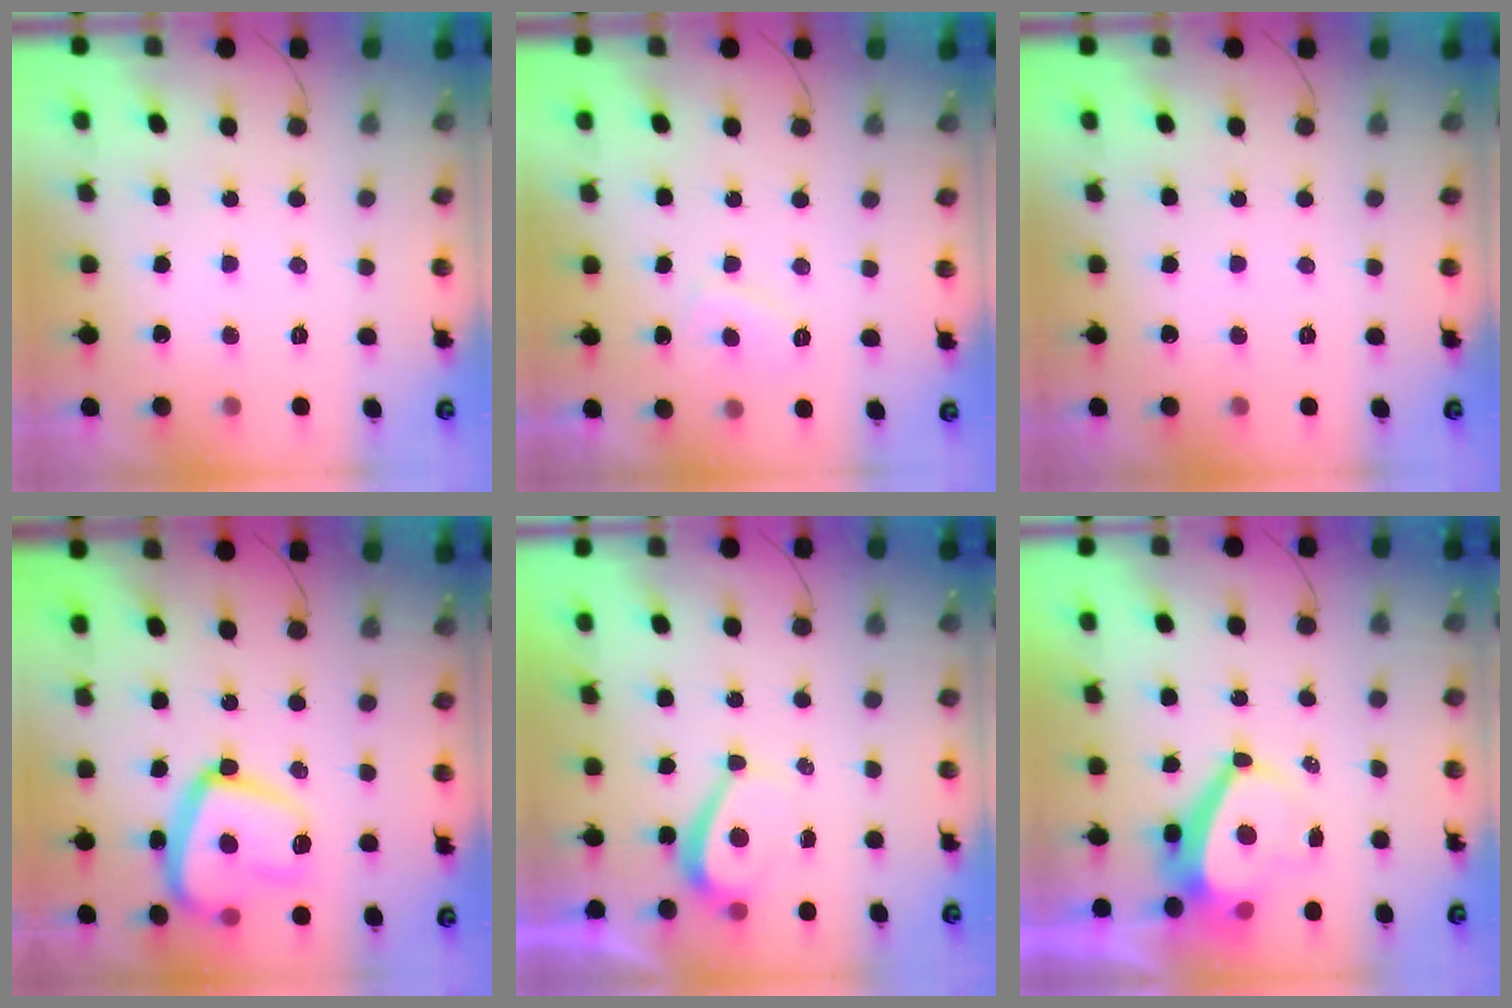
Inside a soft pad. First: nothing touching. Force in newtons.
{"total": 2.8, "press": 2.6, "slide": 0.8}
{"total": 0.0}
{"total": 16.9, "press": 16.8, "slide": 1.7}
{"total": 2.7, "press": 2.7, "slide": 0.6}
{"total": 5.6, "press": 5.6, "slide": 0.7}